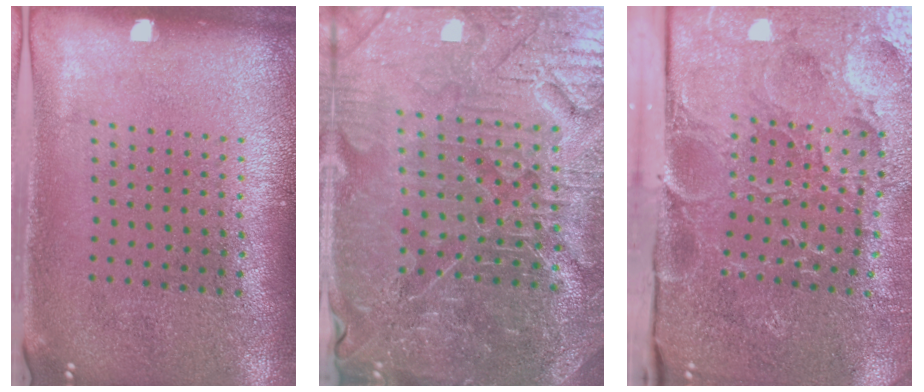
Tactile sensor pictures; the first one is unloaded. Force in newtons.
{"total": 5.5, "press": 5.1, "slide": 2.0}
{"total": 4.0, "press": 3.7, "slide": 1.4}